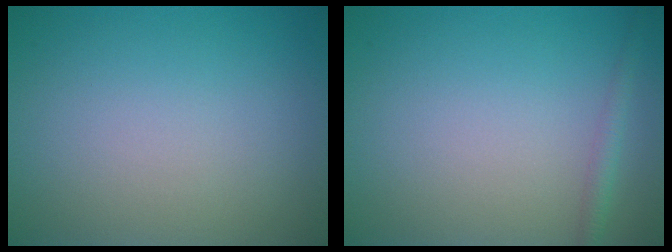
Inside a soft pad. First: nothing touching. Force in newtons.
{"total": 1.3, "press": 1.3, "slide": 0.1}